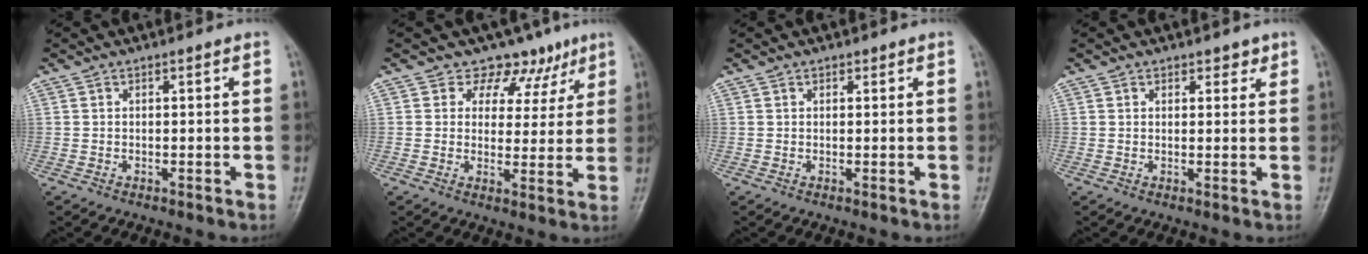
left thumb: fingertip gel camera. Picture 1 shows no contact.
{"total": 8.3, "force": [5.8, 5.8, 1.2], "torque": [0.024, -0.026, 0.069]}
{"total": 0.5, "force": [0.3, 0.4, 0.1], "torque": [0.003, -0.001, 0.003]}
{"total": 2.0, "force": [1.3, 1.3, 0.7], "torque": [0.010, -0.005, 0.013]}